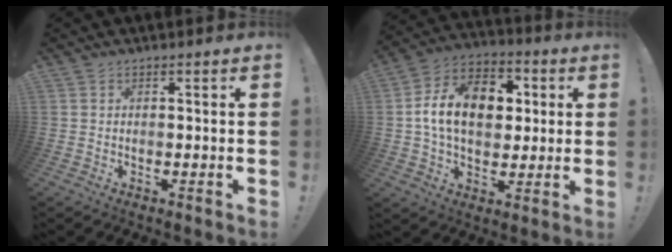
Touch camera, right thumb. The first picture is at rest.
{"total": 17.4, "force": [2.3, 12.2, 12.2], "torque": [-0.191, 0.005, 0.044]}